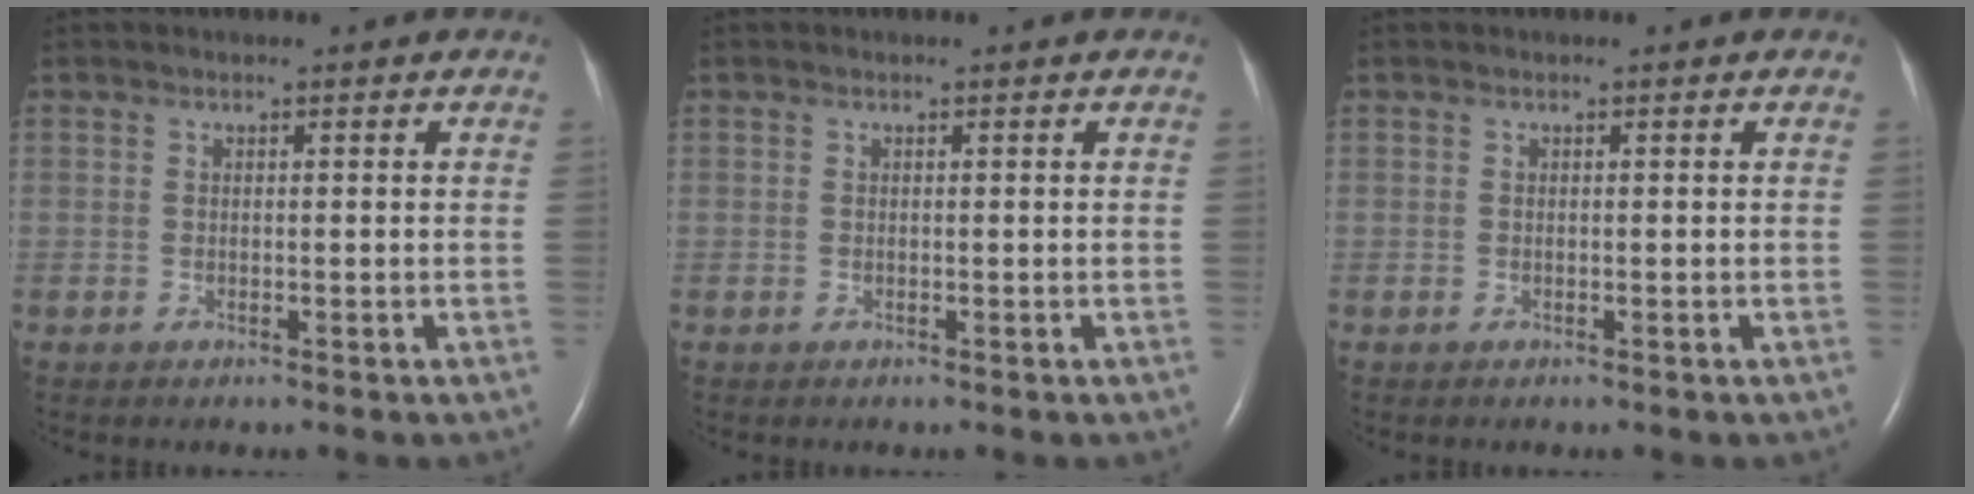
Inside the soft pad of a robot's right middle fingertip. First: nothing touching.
{"total": 0.0}
{"total": 0.0}